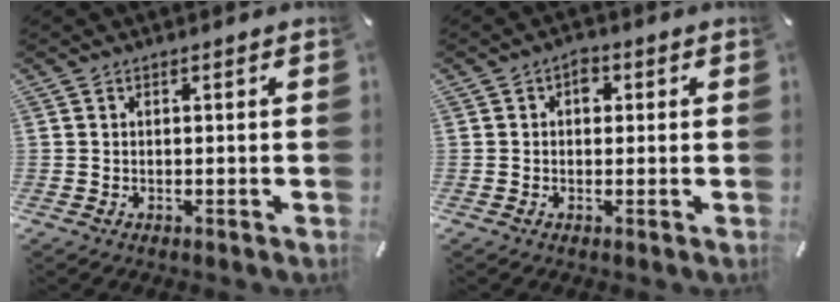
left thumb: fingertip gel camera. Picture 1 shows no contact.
{"total": 3.0, "force": [0.6, 2.1, 2.0], "torque": [-0.017, 0.000, 0.003]}